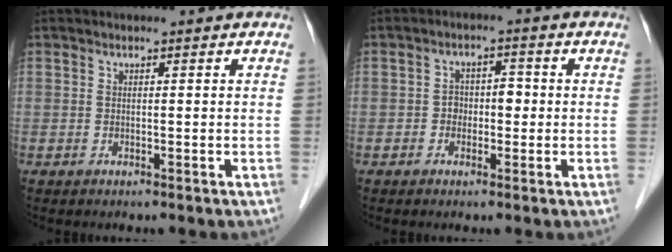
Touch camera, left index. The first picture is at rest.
{"total": 3.1, "force": [-0.9, 2.1, 2.1], "torque": [-0.028, 0.012, -0.014]}